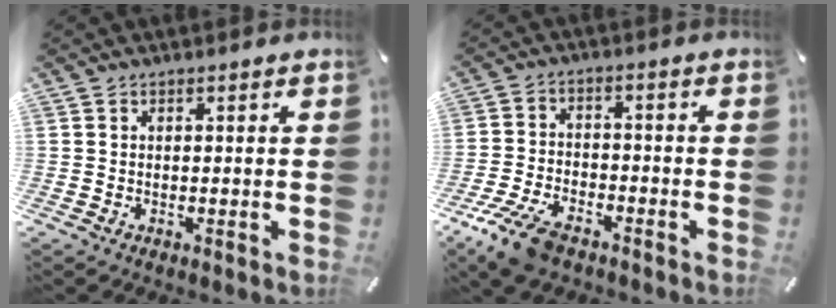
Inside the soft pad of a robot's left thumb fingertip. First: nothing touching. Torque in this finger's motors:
{"motor_torque": [0.30, 2.25, 0.21, 0.12, 0.11]}